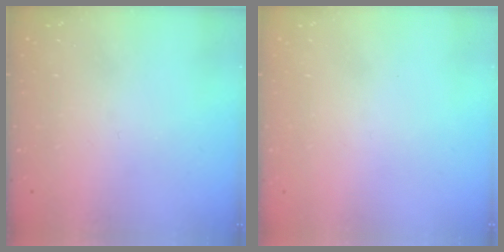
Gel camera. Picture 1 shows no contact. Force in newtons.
{"total": 1.7, "press": 1.7, "slide": 0.1}